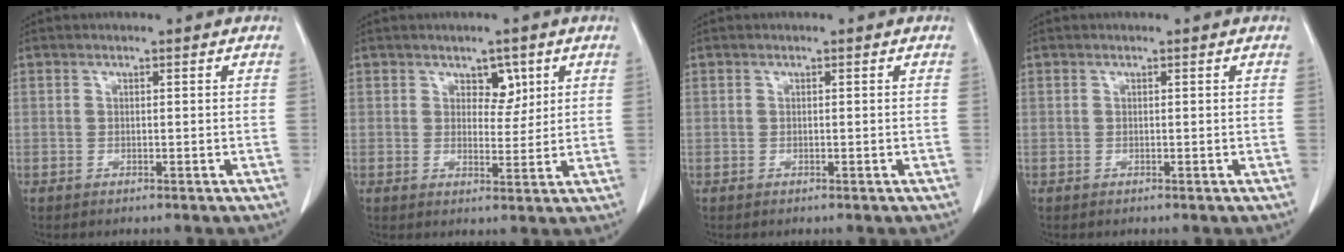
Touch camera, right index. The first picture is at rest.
{"total": 3.6, "force": [1.8, 2.2, 2.2], "torque": [-0.024, 0.001, 0.028]}
{"total": 0.0}
{"total": 0.0}